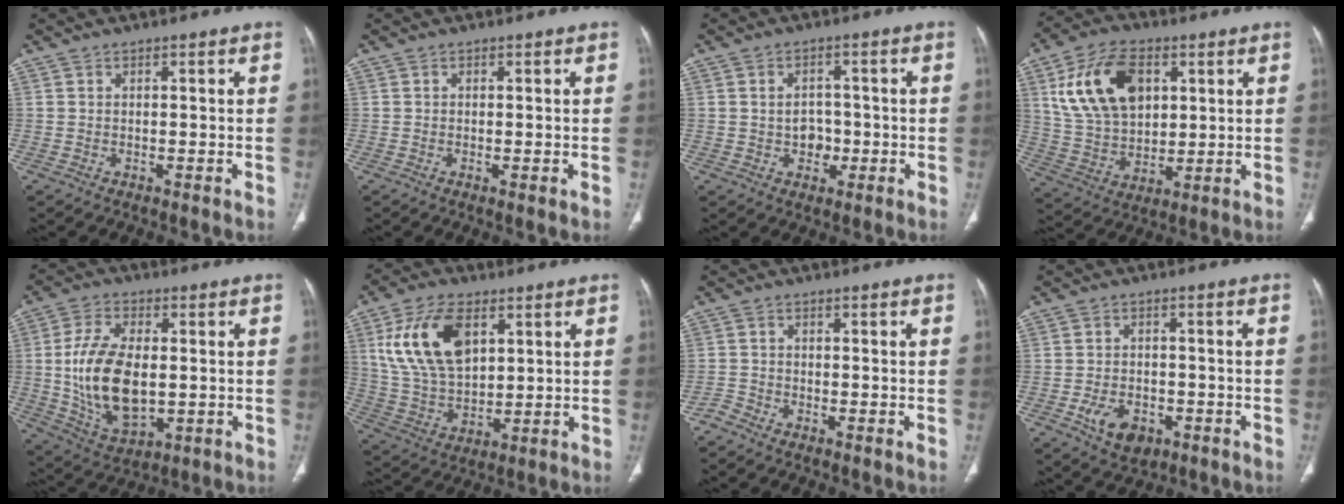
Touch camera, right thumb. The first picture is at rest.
{"total": 0.8, "force": [-0.2, 0.2, 0.7], "torque": [-0.019, -0.004, -0.004]}
{"total": 4.4, "force": [-0.8, 3.6, 2.4], "torque": [-0.013, 0.010, -0.010]}
{"total": 17.1, "force": [5.8, 10.9, 11.9], "torque": [-0.198, -0.010, 0.116]}
{"total": 16.4, "force": [-0.3, 9.1, 13.6], "torque": [-0.256, -0.008, 0.008]}
{"total": 16.4, "force": [5.8, 9.4, 12.1], "torque": [-0.217, -0.015, 0.120]}
{"total": 1.7, "force": [-1.7, 0.4, 0.2], "torque": [-0.005, -0.003, -0.039]}
{"total": 7.1, "force": [-2.9, 4.8, 4.4], "torque": [-0.065, 0.014, -0.039]}